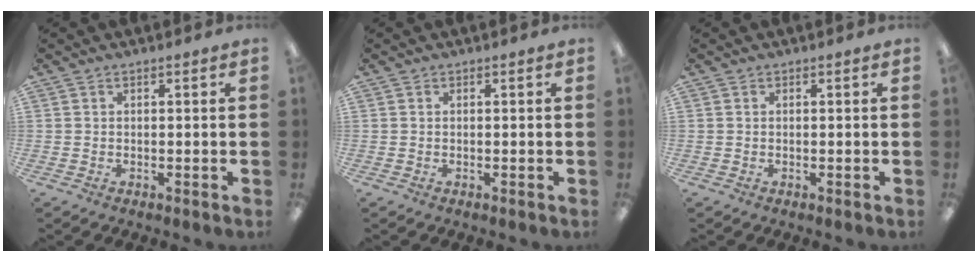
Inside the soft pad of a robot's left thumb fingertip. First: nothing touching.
{"total": 0.0}
{"total": 0.0}